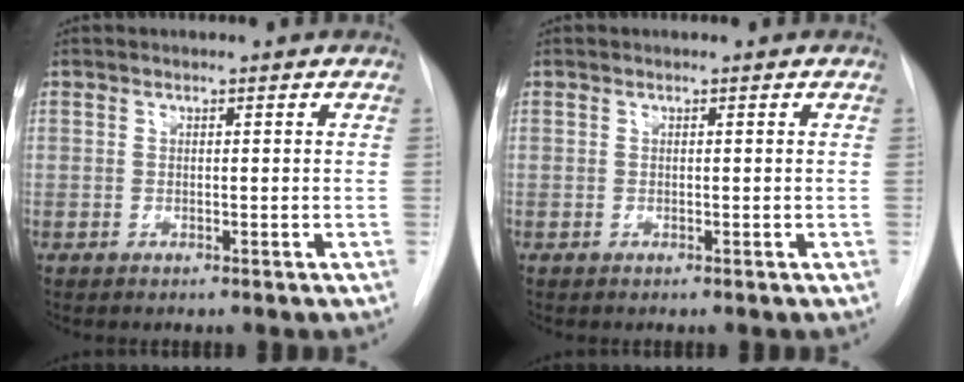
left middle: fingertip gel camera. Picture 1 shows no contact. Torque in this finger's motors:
{"motor_torque": [0.00, 0.00, 0.00, 0.00]}